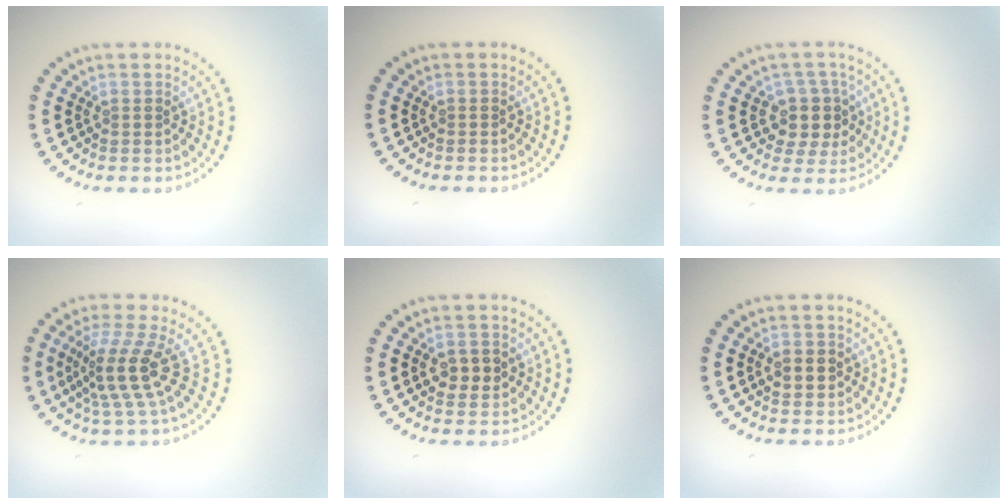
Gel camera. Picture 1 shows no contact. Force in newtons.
{"total": 0.0}
{"total": 3.2, "press": 2.8, "slide": 1.6}
{"total": 4.3, "press": 3.0, "slide": 3.0}
{"total": 2.4, "press": 2.3, "slide": 0.3}
{"total": 1.9, "press": 1.9, "slide": 0.2}